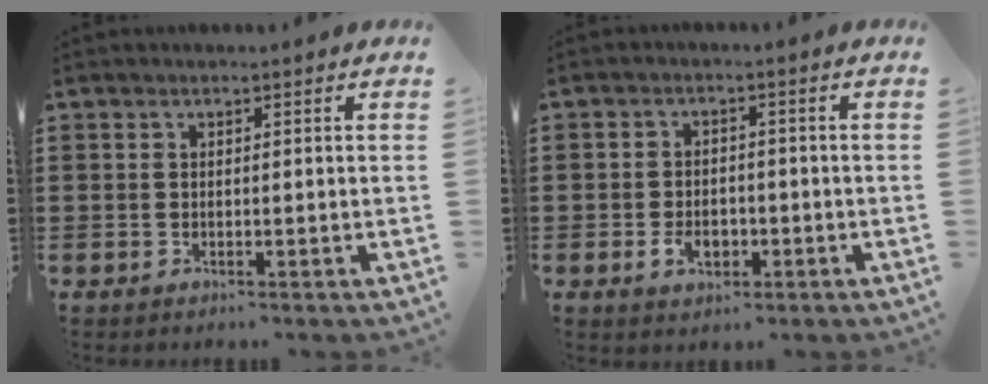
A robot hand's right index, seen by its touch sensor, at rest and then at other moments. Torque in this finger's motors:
{"motor_torque": [1.08, 1.06, 0.08, -0.02]}